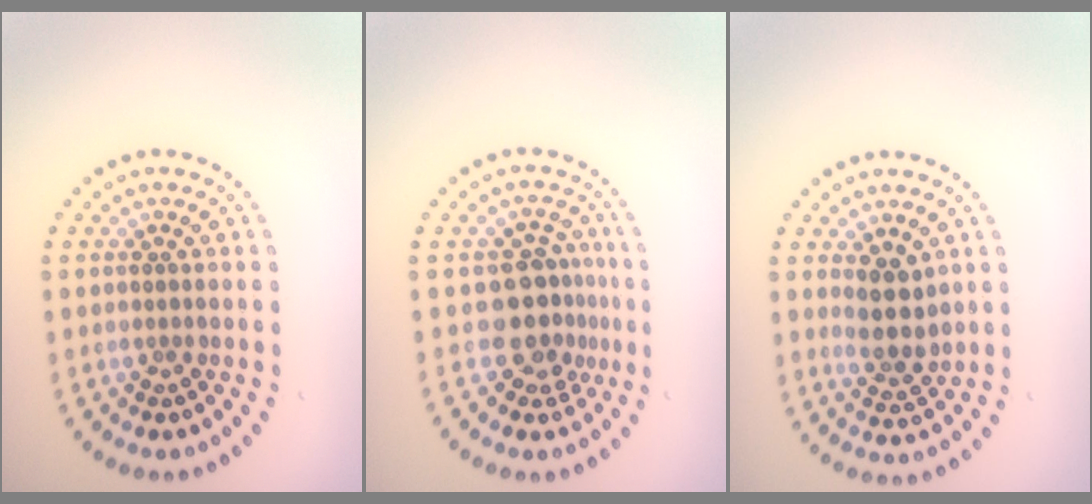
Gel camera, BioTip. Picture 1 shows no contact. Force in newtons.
{"total": 3.9, "press": 3.2, "slide": 2.2}
{"total": 2.8, "press": 2.5, "slide": 1.3}